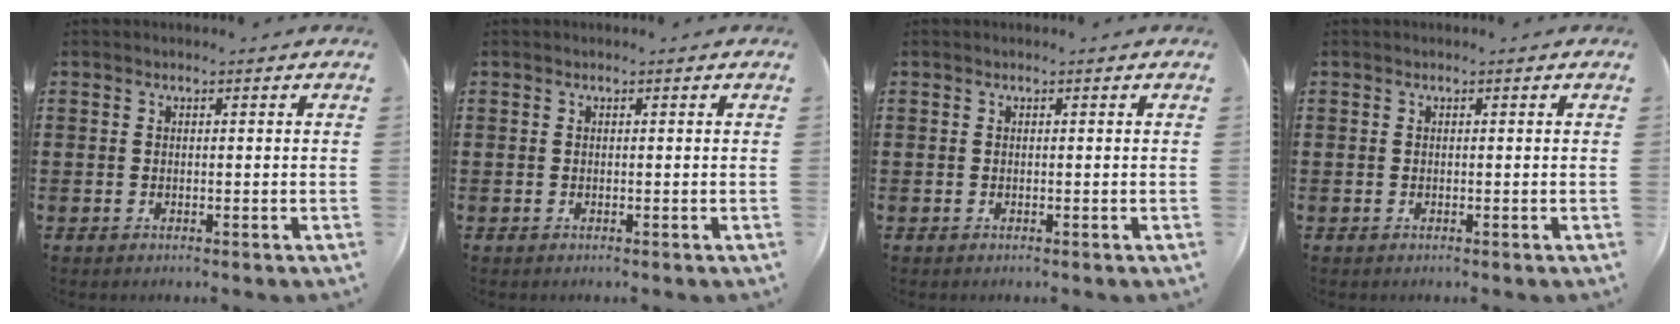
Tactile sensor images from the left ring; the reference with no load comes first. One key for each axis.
{"total": 0.0}
{"total": 0.0}
{"total": 0.0}